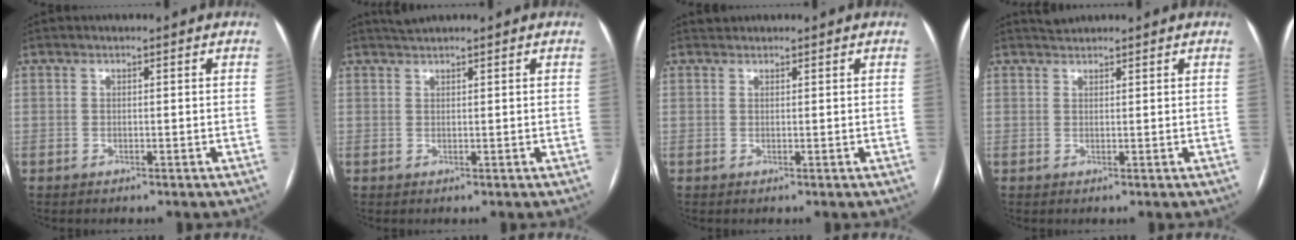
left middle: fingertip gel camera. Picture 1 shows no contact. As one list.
[{"total": 1.3, "force": [1.3, -0.3, 0.2], "torque": [-0.004, 0.010, 0.030]}, {"total": 0.7, "force": [0.7, 0.2, -0.2], "torque": [-0.003, 0.010, 0.013]}, {"total": 1.3, "force": [1.3, 0.1, -0.1], "torque": [-0.006, 0.010, 0.028]}]